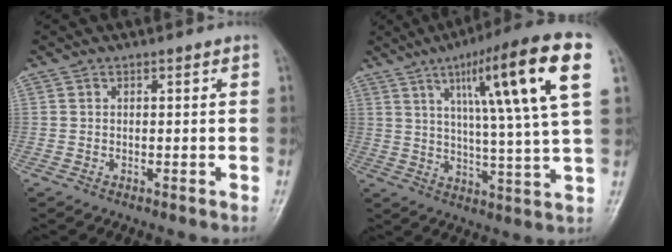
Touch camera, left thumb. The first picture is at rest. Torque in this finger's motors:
{"motor_torque": [2.54, 2.44, 2.24, -0.53, 0.48]}